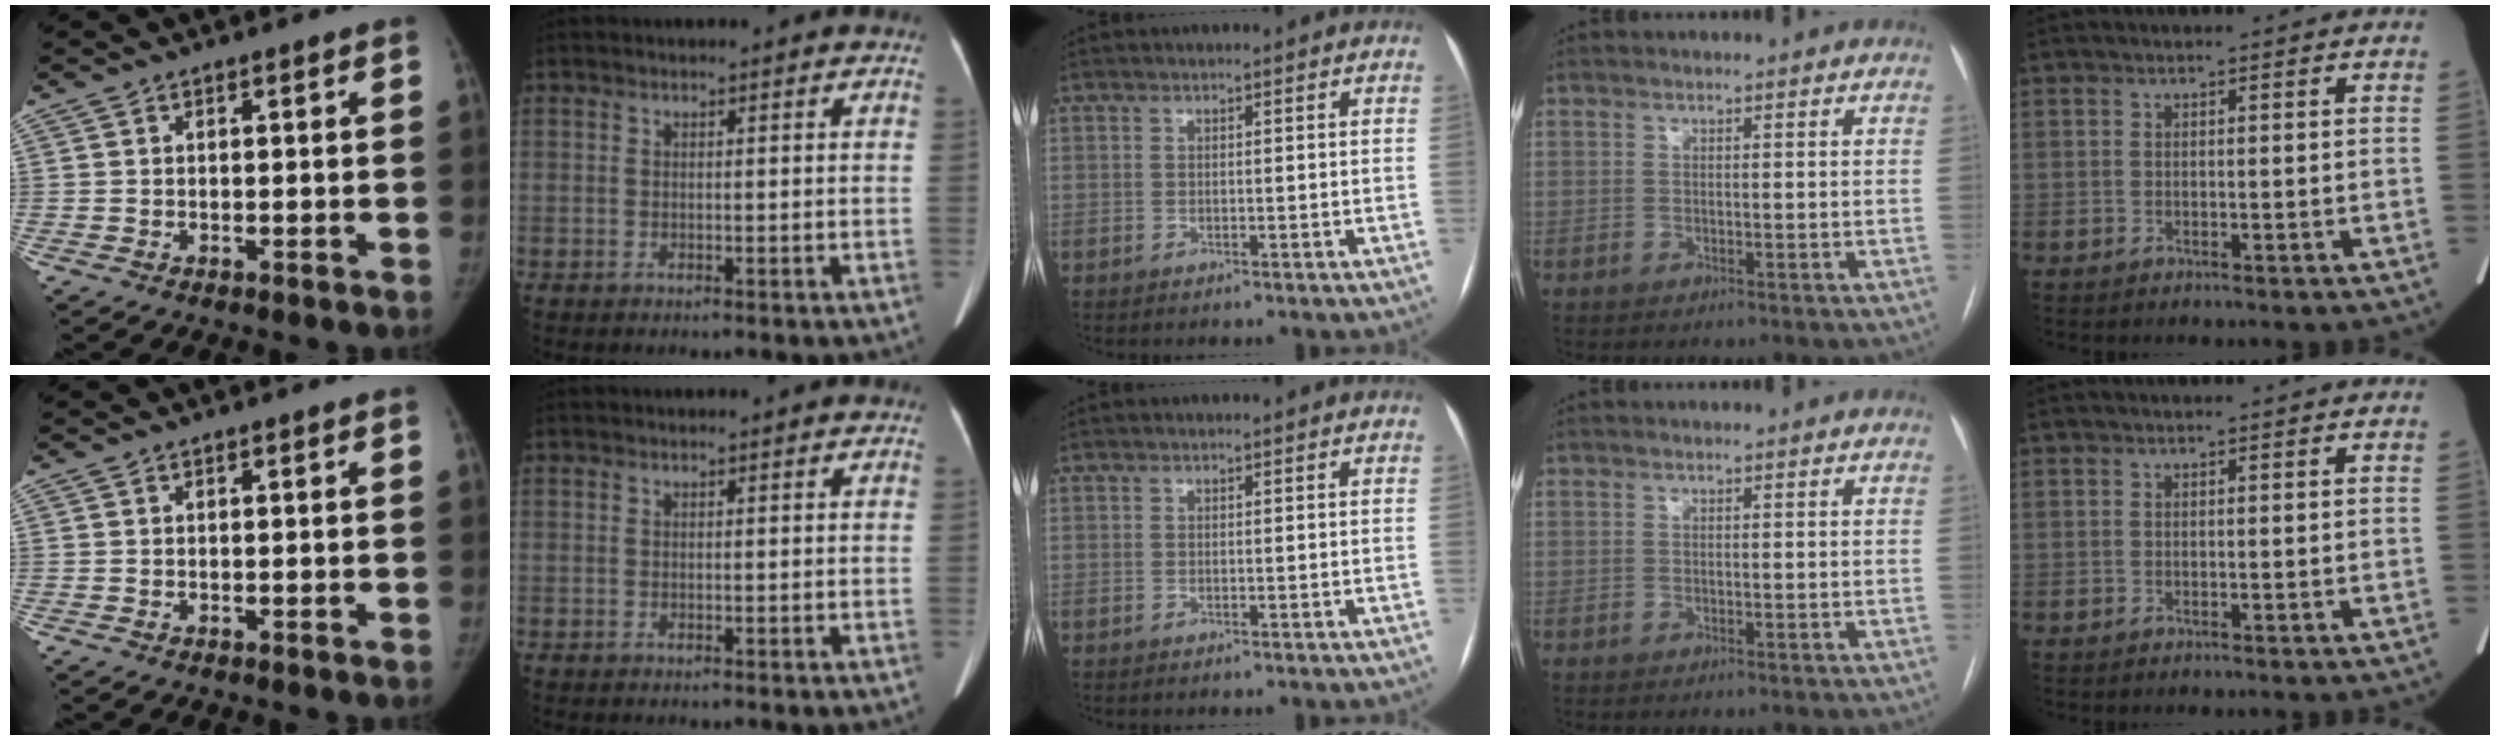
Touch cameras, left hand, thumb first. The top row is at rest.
{}